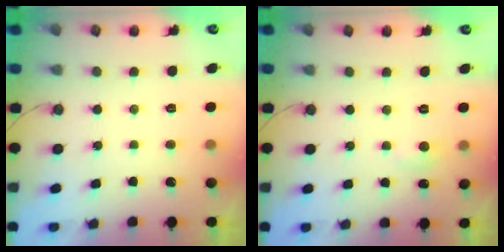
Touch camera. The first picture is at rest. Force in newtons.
{"total": 4.5, "press": 4.4, "slide": 0.6}